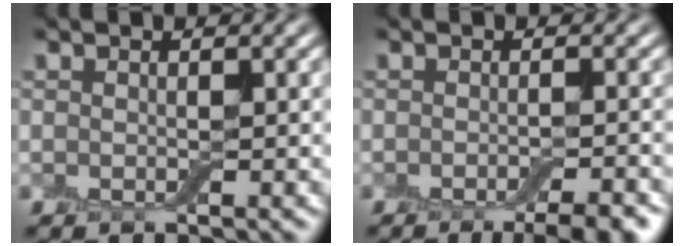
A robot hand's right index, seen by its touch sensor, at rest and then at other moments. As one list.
[{"total": 4.9, "force": [-3.2, 1.3, 3.5], "torque": [-0.034, 0.002, -0.038]}]